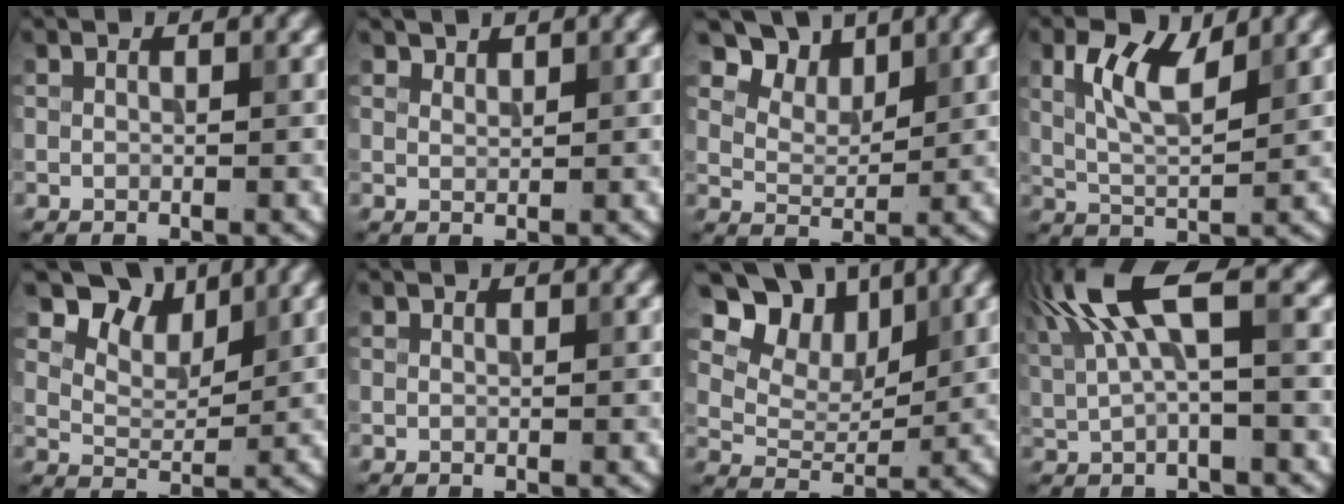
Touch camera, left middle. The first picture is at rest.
{"total": 1.2, "force": [1.1, 0.3, 0.1], "torque": [-0.002, -0.001, 0.022]}
{"total": 4.5, "force": [3.4, 2.3, 1.8], "torque": [-0.042, -0.001, 0.065]}
{"total": 5.2, "force": [2.3, 2.0, 4.3], "torque": [-0.090, 0.005, 0.042]}
{"total": 4.4, "force": [3.3, 2.2, 1.9], "torque": [-0.037, 0.001, 0.057]}
{"total": 0.0}
{"total": 7.2, "force": [4.7, 4.3, 3.5], "torque": [-0.064, -0.001, 0.081]}
{"total": 7.2, "force": [2.8, 2.0, 6.4], "torque": [-0.136, 0.017, 0.049]}